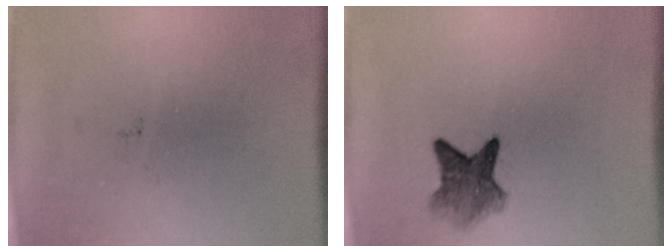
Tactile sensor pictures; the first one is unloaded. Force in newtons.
{"total": 4.7}